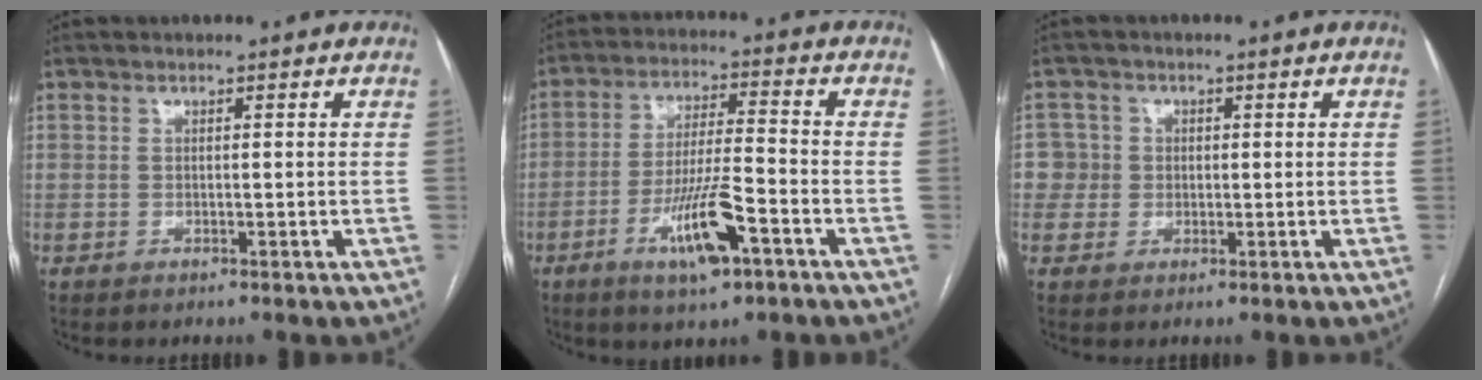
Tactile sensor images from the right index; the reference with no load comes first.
{"total": 10.5, "force": [-5.2, 1.7, 9.0], "torque": [-0.170, -0.007, -0.088]}
{"total": 3.9, "force": [0.1, 3.9, -0.1], "torque": [0.019, 0.016, 0.002]}